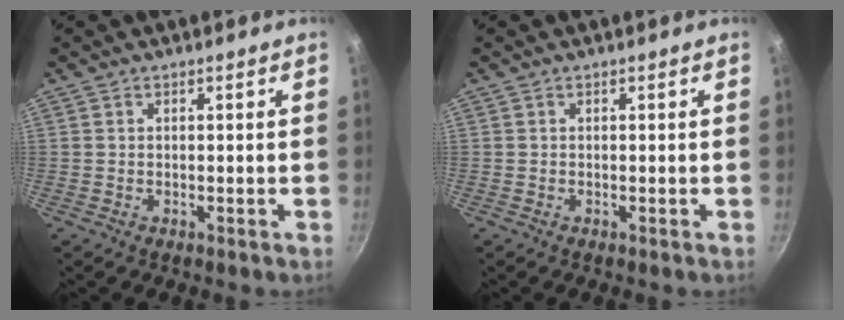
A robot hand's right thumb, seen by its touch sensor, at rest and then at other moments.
{"total": 0.0}